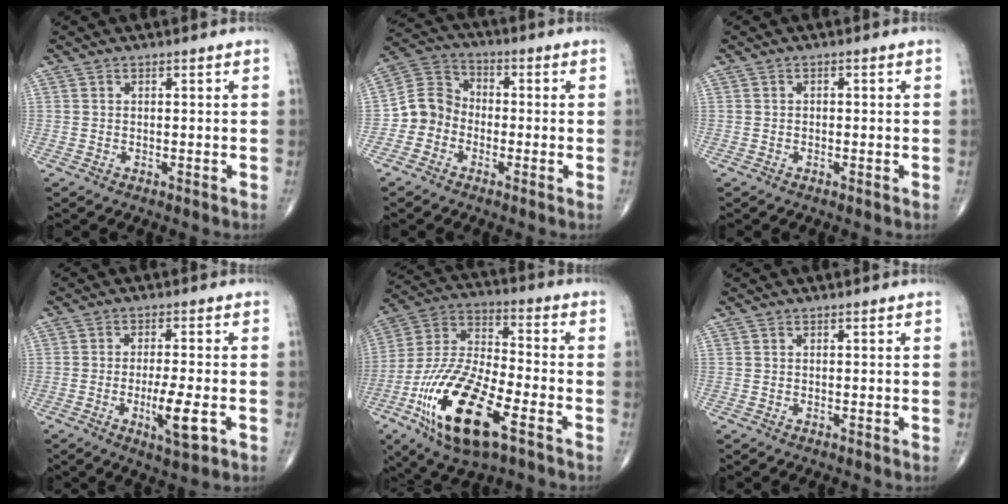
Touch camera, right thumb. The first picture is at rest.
{"total": 7.5, "force": [-2.5, 6.6, 2.6], "torque": [-0.028, 0.035, -0.061]}
{"total": 0.6, "force": [-0.1, 0.5, 0.3], "torque": [0.003, 0.003, -0.006]}
{"total": 7.4, "force": [-2.4, 1.8, 6.8], "torque": [-0.119, -0.005, -0.035]}
{"total": 22.0, "force": [-9.6, 8.4, 17.9], "torque": [-0.373, 0.027, -0.174]}
{"total": 0.0}